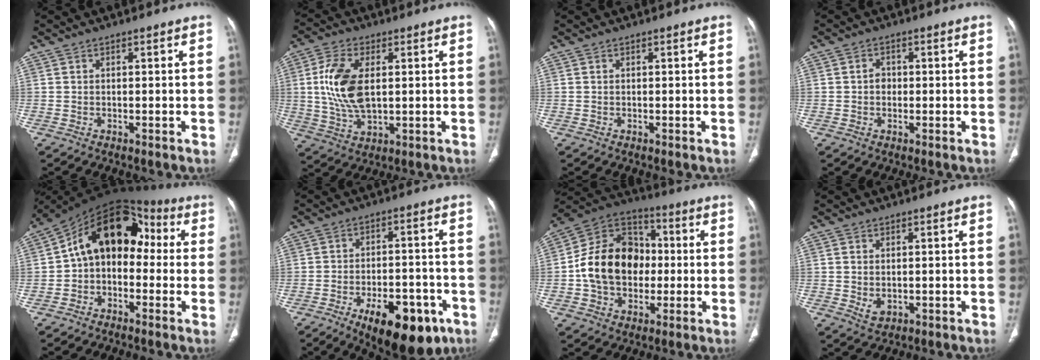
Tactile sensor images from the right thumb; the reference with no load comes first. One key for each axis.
{"total": 12.2, "fx": 1.6, "fy": 6.5, "fz": 10.1, "tx": -0.210, "ty": -0.005, "tz": 0.034}
{"total": 0.0}
{"total": 2.1, "fx": -0.1, "fy": 1.8, "fz": 1.1, "tx": -0.008, "ty": 0.005, "tz": -0.005}
{"total": 15.1, "fx": 0.4, "fy": 10.6, "fz": 10.7, "tx": -0.129, "ty": 0.056, "tz": -0.014}
{"total": 16.4, "fx": -8.5, "fy": 7.8, "fz": 11.6, "tx": -0.132, "ty": 0.040, "tz": -0.112}
{"total": 18.2, "fx": -0.7, "fy": 13.9, "fz": 11.7, "tx": -0.168, "ty": 0.032, "tz": -0.016}
{"total": 2.9, "fx": -0.1, "fy": 2.0, "fz": 2.1, "tx": -0.036, "ty": -0.007, "tz": 0.007}